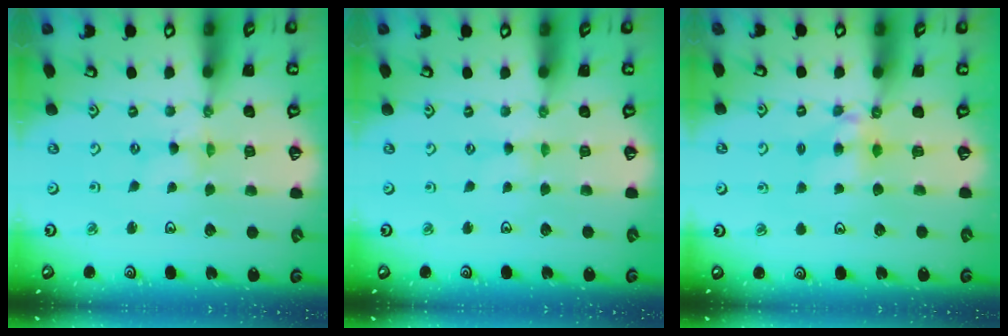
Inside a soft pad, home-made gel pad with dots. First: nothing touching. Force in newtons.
{"total": 0.7, "press": 0.6, "slide": 0.2}
{"total": 5.7, "press": 5.6, "slide": 0.6}